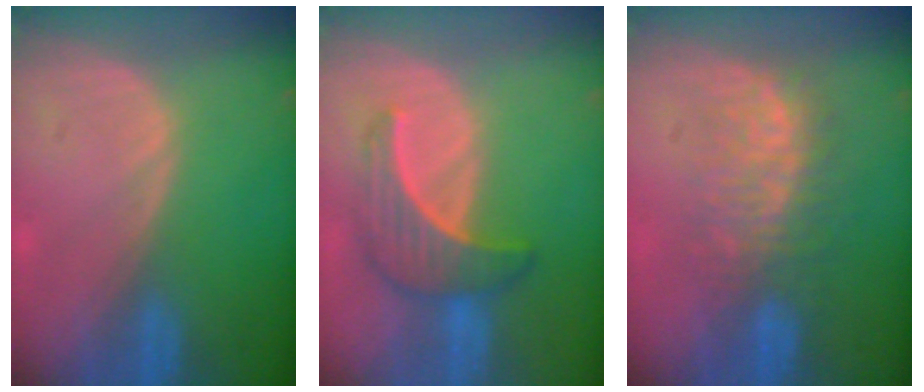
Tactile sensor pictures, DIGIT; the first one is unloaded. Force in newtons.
{"total": 6.5, "press": 6.4, "slide": 0.9}
{"total": 7.7, "press": 7.6, "slide": 1.3}